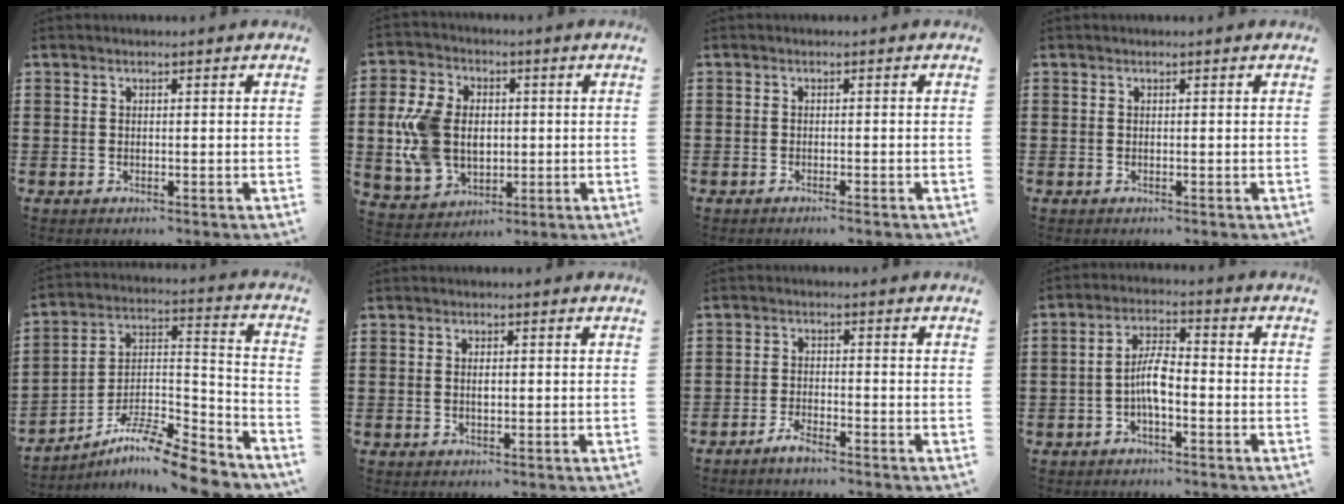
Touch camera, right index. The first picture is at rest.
{"total": 11.1, "force": [0.4, 8.2, 7.5], "torque": [-0.196, 0.014, 0.005]}
{"total": 0.8, "force": [-0.7, -0.1, 0.3], "torque": [-0.007, -0.002, -0.015]}
{"total": 0.0}
{"total": 10.0, "force": [-8.9, 0.9, 4.6], "torque": [-0.079, 0.013, -0.176]}
{"total": 1.6, "force": [0.0, 0.6, 1.4], "torque": [-0.027, 0.003, -0.001]}
{"total": 2.5, "force": [-2.3, 0.3, 0.9], "torque": [-0.018, 0.005, -0.044]}
{"total": 5.4, "force": [-1.5, 1.9, 4.9], "torque": [-0.099, 0.006, -0.032]}